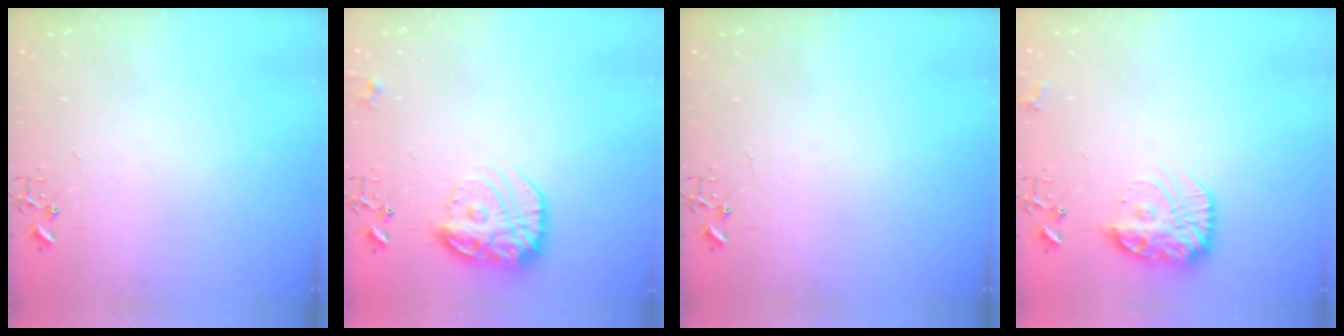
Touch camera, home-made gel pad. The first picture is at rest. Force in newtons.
{"total": 17.3, "press": 17.3, "slide": 1.3}
{"total": 0.0}
{"total": 16.1, "press": 16.0, "slide": 1.4}